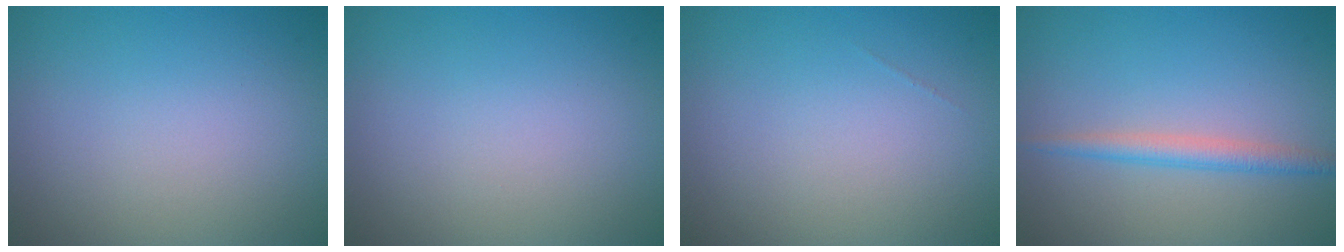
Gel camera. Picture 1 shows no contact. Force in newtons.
{"total": 0.0}
{"total": 0.0}
{"total": 2.1, "press": 2.1, "slide": 0.1}